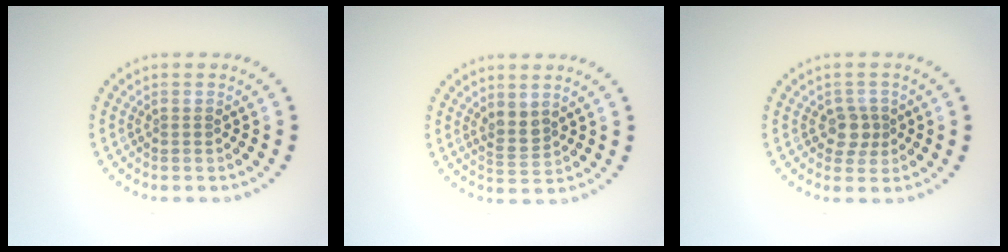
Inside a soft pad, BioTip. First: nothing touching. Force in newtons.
{"total": 1.9, "press": 1.6, "slide": 1.0}
{"total": 2.0, "press": 1.7, "slide": 1.0}